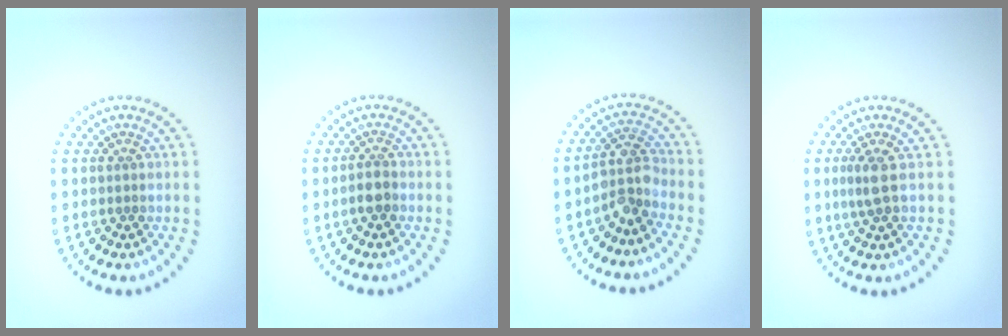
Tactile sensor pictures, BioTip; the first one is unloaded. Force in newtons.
{"total": 1.8, "press": 1.6, "slide": 0.7}
{"total": 3.1, "press": 2.4, "slide": 1.9}
{"total": 1.8, "press": 1.5, "slide": 1.0}